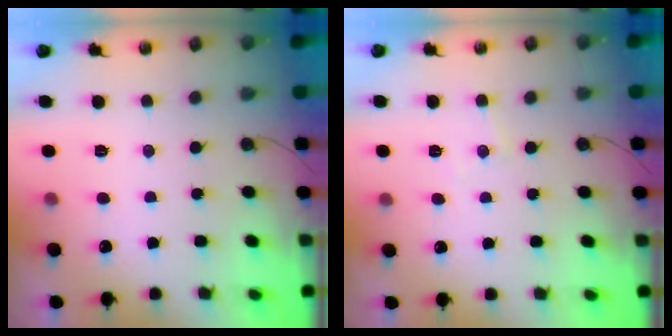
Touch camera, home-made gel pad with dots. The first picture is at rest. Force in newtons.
{"total": 5.0, "press": 5.0, "slide": 0.7}